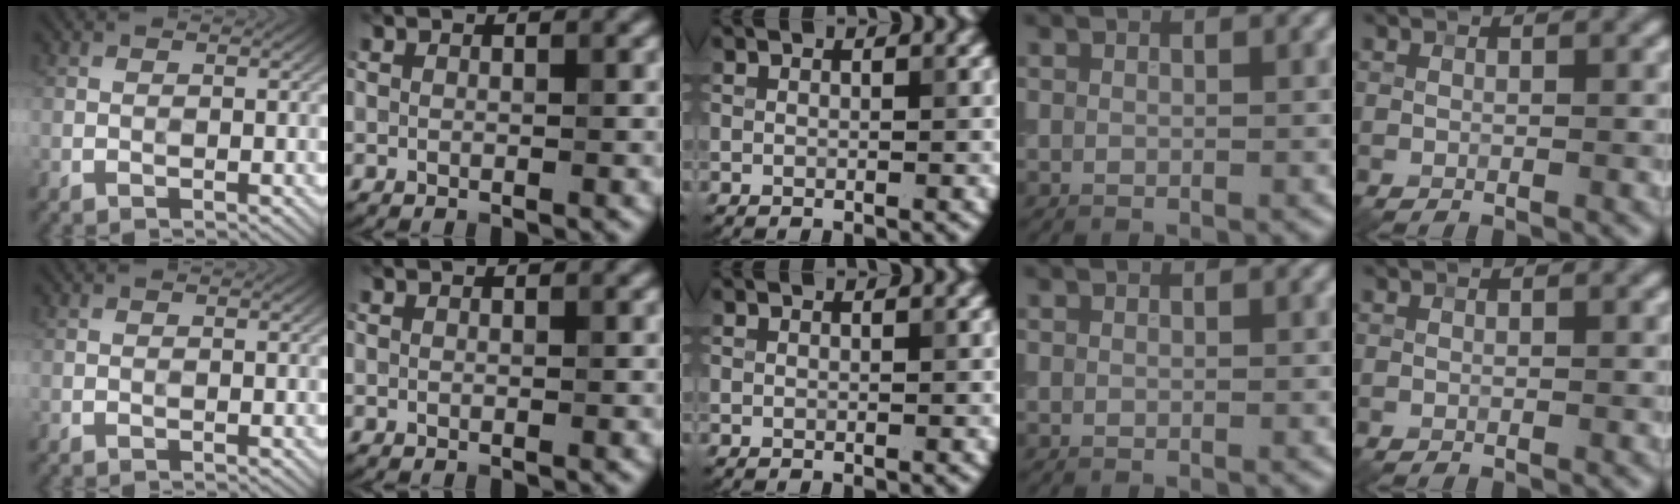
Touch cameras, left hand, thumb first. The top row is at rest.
{}